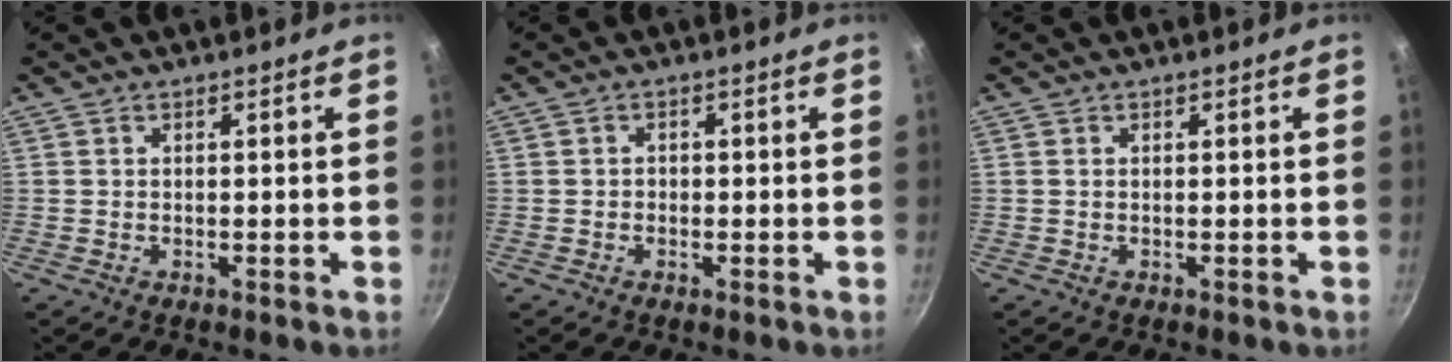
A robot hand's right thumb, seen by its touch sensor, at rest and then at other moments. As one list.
[{"total": 0.9, "force": [-0.4, 0.8, 0.3], "torque": [-0.004, 0.003, -0.009]}, {"total": 0.0}]